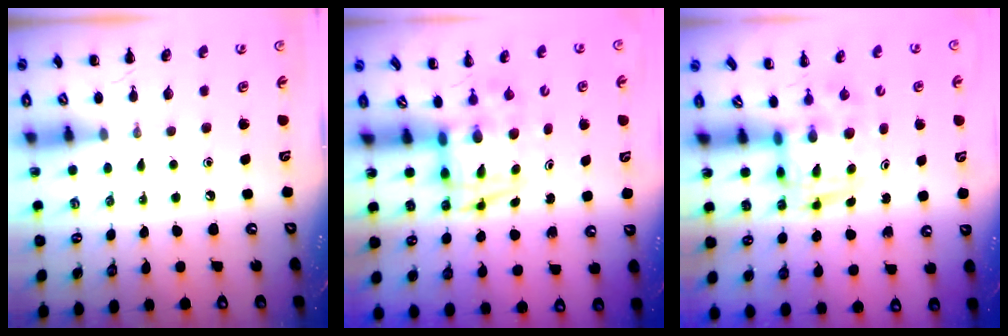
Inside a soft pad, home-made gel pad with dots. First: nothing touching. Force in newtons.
{"total": 3.5, "press": 3.5, "slide": 0.7}
{"total": 2.9, "press": 2.9, "slide": 0.5}